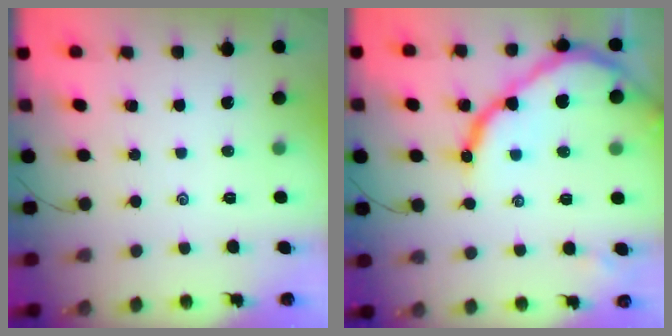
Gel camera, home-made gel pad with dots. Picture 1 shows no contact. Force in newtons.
{"total": 15.7, "press": 15.6, "slide": 2.0}